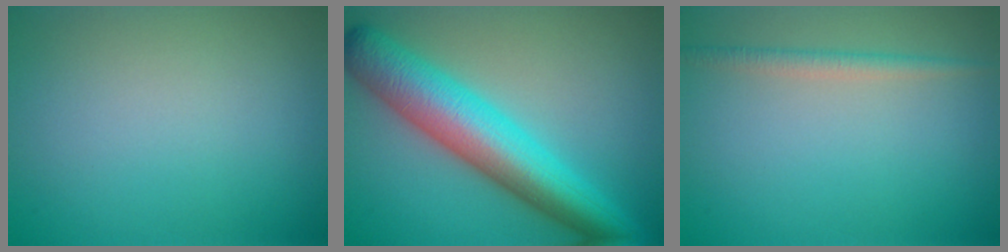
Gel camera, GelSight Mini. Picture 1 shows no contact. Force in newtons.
{"total": 9.6, "press": 9.6, "slide": 0.1}
{"total": 1.7, "press": 1.7, "slide": 0.1}